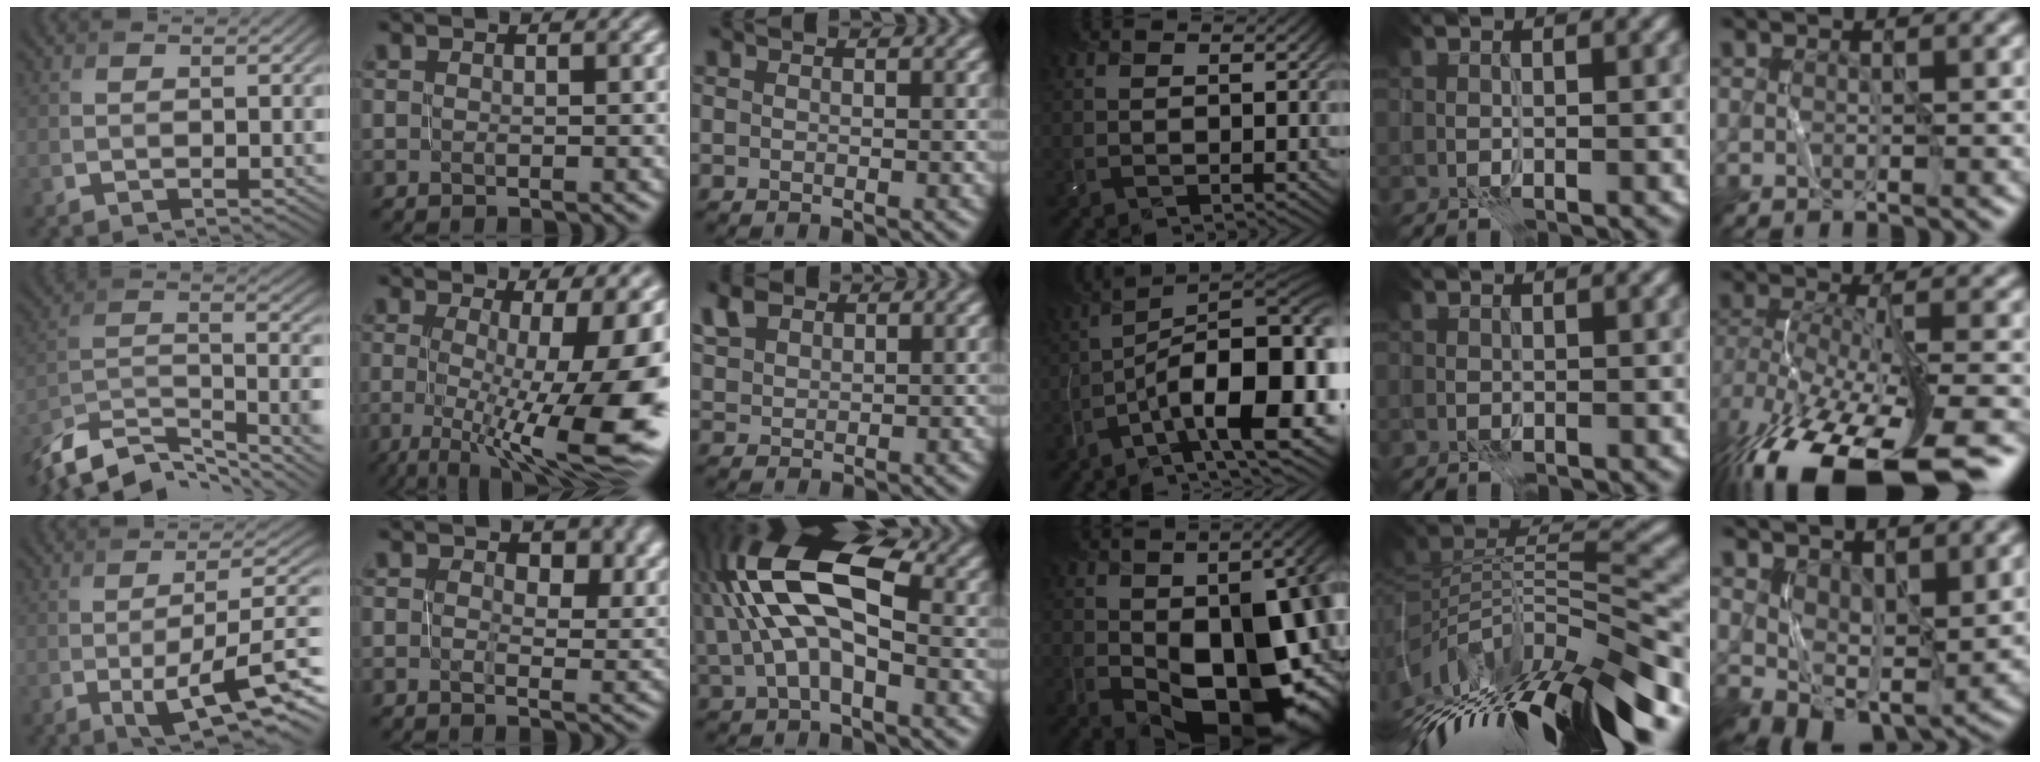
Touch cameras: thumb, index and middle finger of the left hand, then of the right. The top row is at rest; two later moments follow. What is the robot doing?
{"motion": "close", "object": "stapler"}